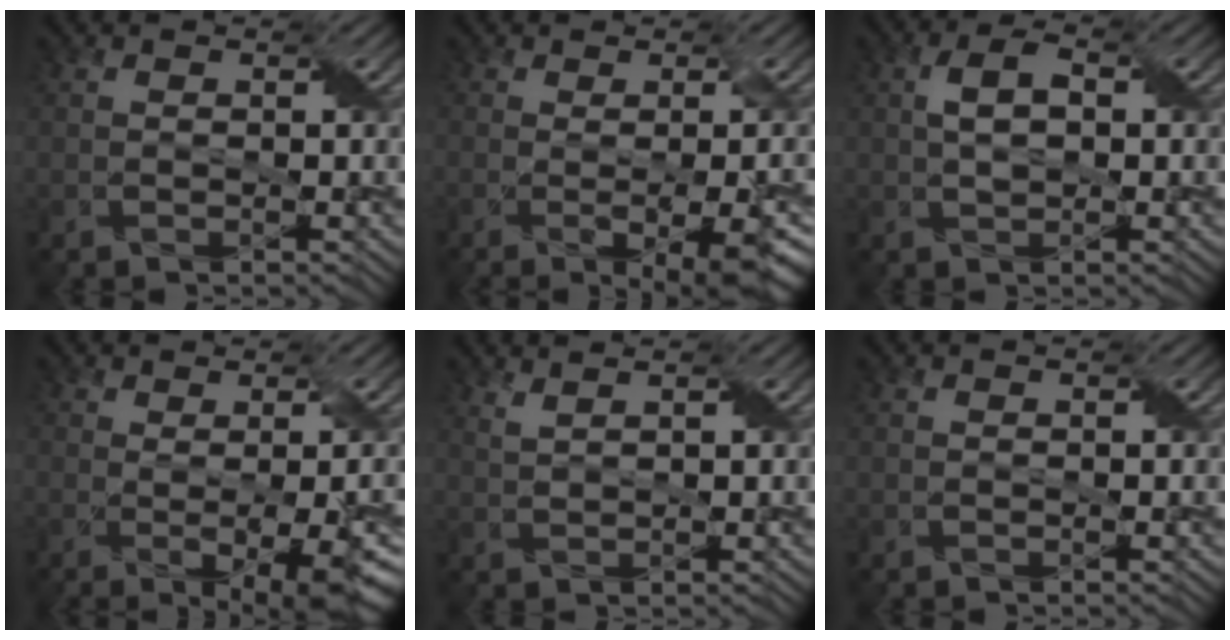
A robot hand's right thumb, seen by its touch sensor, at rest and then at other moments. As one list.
[{"total": 7.0, "force": [-1.9, 2.3, 6.4], "torque": [-0.083, -0.019, -0.013]}, {"total": 3.6, "force": [0.5, 2.1, 2.9], "torque": [-0.061, 0.005, 0.007]}, {"total": 7.6, "force": [-1.4, 2.5, 7.0], "torque": [-0.094, -0.015, -0.006]}, {"total": 2.0, "force": [1.7, 0.5, 1.0], "torque": [-0.016, 0.001, 0.022]}, {"total": 0.0}]